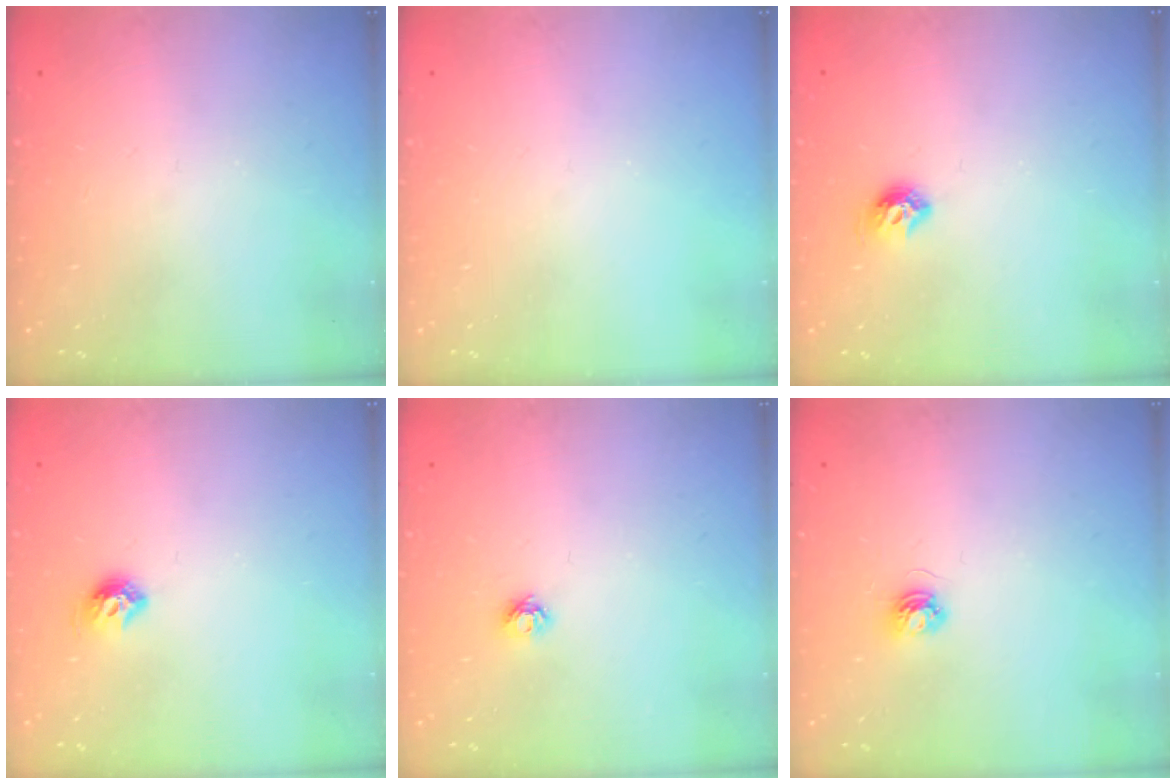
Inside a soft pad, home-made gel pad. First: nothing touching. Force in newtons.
{"total": 0.0}
{"total": 6.6, "press": 6.6, "slide": 0.9}
{"total": 6.6, "press": 6.6, "slide": 0.9}
{"total": 5.3, "press": 5.2, "slide": 0.5}
{"total": 3.9, "press": 3.9, "slide": 0.4}